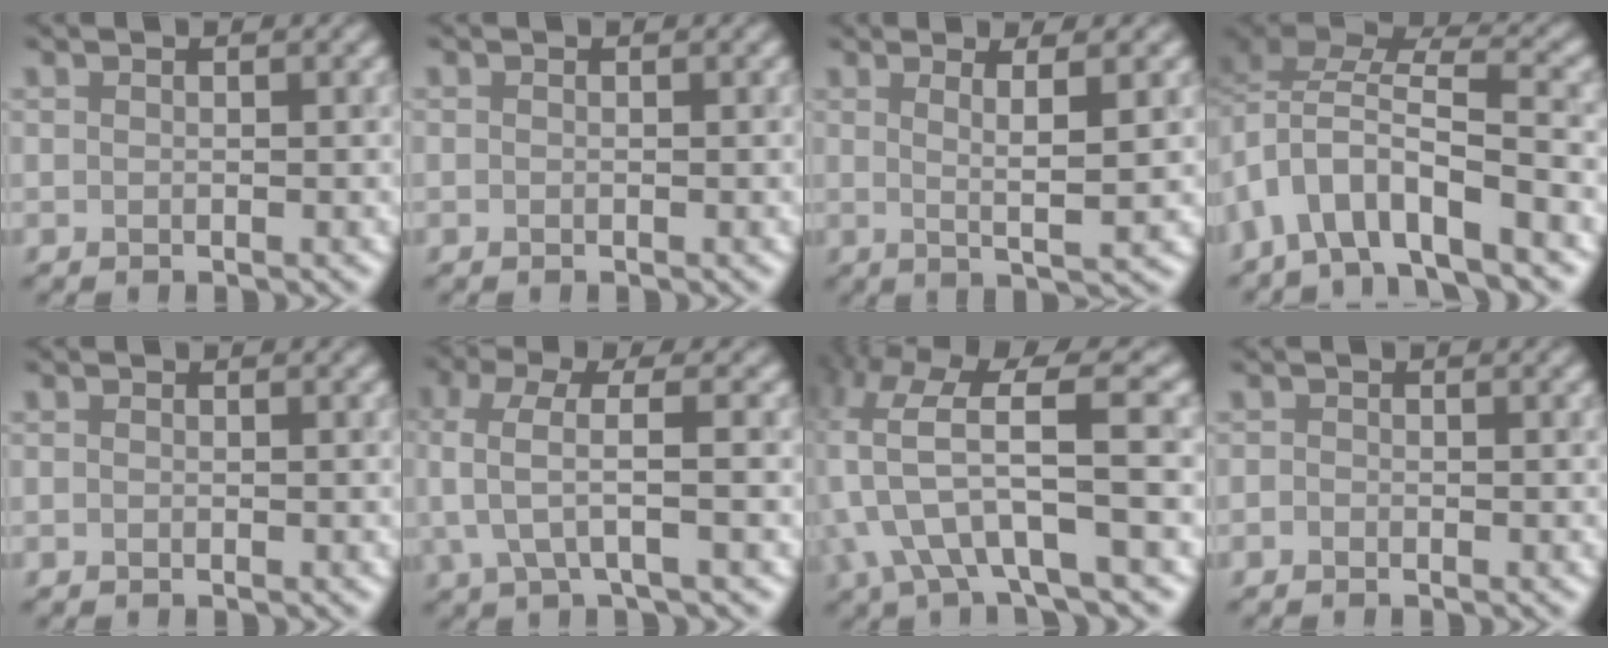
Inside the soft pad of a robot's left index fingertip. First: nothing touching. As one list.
[{"total": 0.0}, {"total": 3.9, "force": [0.8, 0.6, 3.7], "torque": [-0.061, 0.001, 0.017]}, {"total": 8.1, "force": [-4.0, 3.7, 6.0], "torque": [-0.106, 0.016, -0.075]}, {"total": 0.0}, {"total": 3.8, "force": [0.4, 1.0, 3.6], "torque": [-0.081, 0.008, 0.010]}, {"total": 7.6, "force": [-1.7, 2.7, 6.9], "torque": [-0.138, 0.007, -0.030]}, {"total": 0.5, "force": [-0.4, 0.3, 0.1], "torque": [0.002, 0.002, -0.007]}]